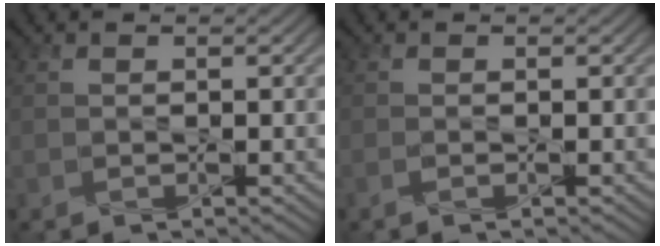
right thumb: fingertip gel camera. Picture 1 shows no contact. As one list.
[{"total": 0.6, "force": [-0.3, 0.1, 0.6], "torque": [-0.013, -0.002, -0.007]}]